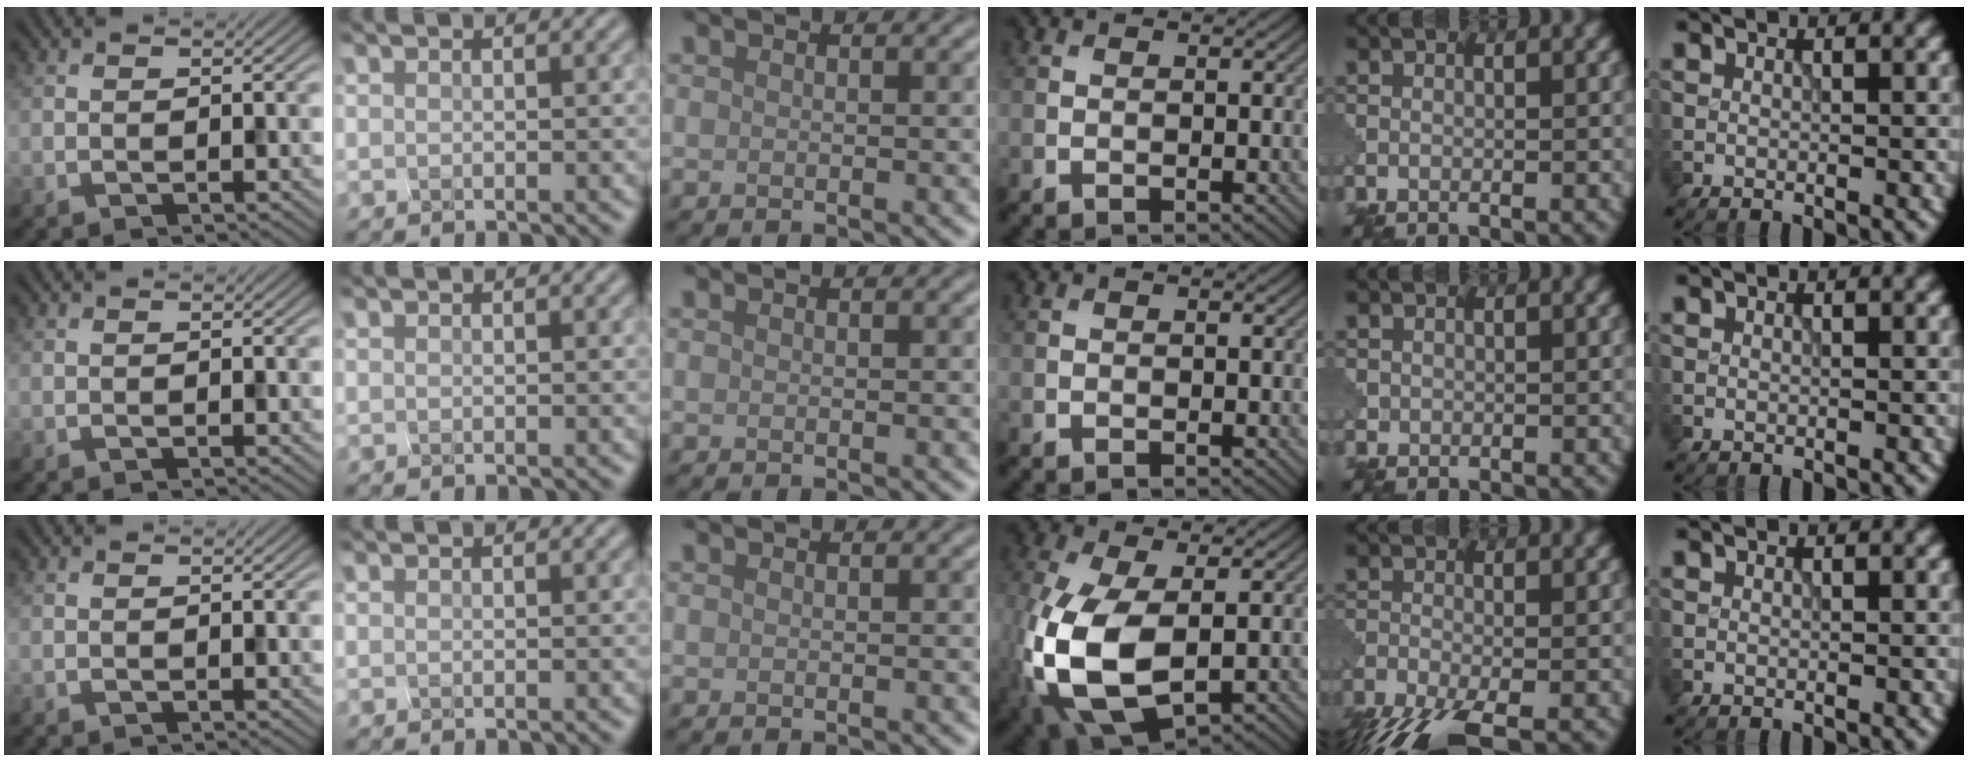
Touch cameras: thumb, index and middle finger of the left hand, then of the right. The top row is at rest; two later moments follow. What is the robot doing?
{"motion": "squeeze", "object": "clothespin"}